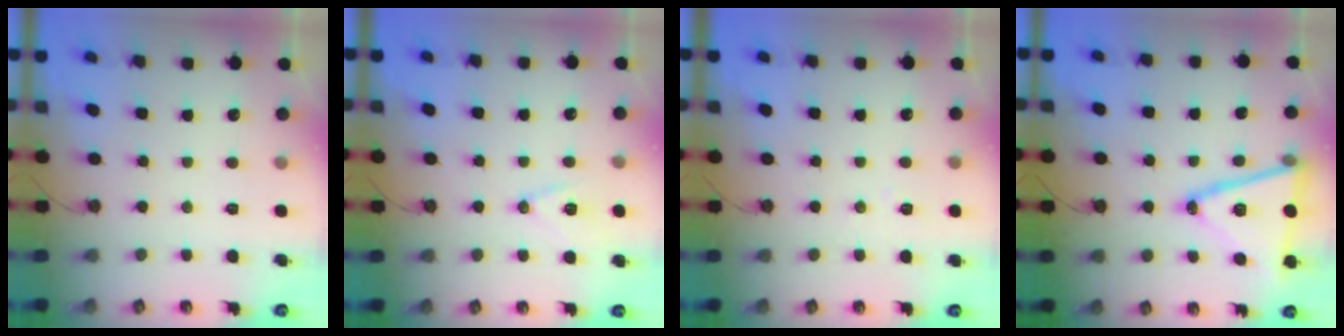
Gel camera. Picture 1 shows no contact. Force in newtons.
{"total": 10.3, "press": 9.7, "slide": 3.4}
{"total": 5.3, "press": 4.9, "slide": 2.0}
{"total": 18.5, "press": 18.2, "slide": 3.5}